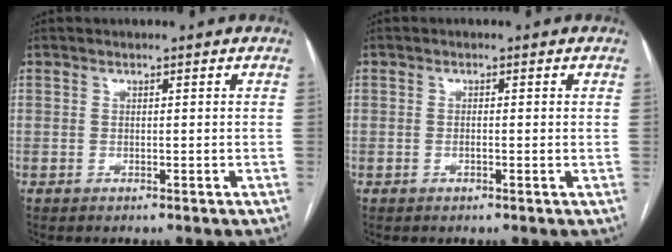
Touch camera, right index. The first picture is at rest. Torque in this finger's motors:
{"motor_torque": [0.23, 0.22, -0.05, 0.00]}